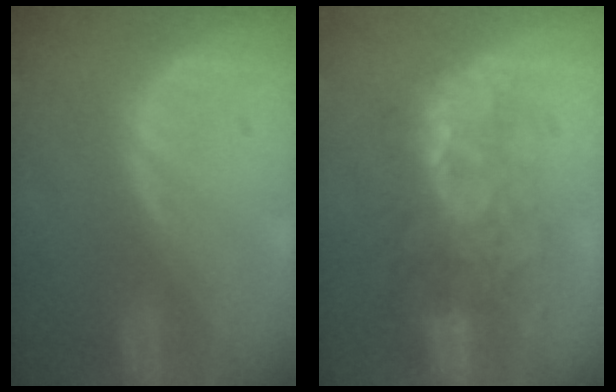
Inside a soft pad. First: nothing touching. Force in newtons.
{"total": 10.0, "press": 8.6, "slide": 5.2}